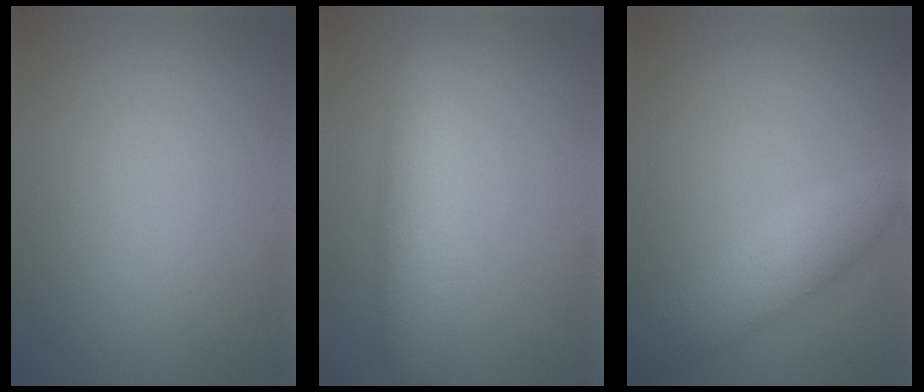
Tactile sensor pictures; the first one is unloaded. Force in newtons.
{"total": 4.6, "press": 4.6, "slide": 0.1}
{"total": 3.5, "press": 3.5, "slide": 0.1}